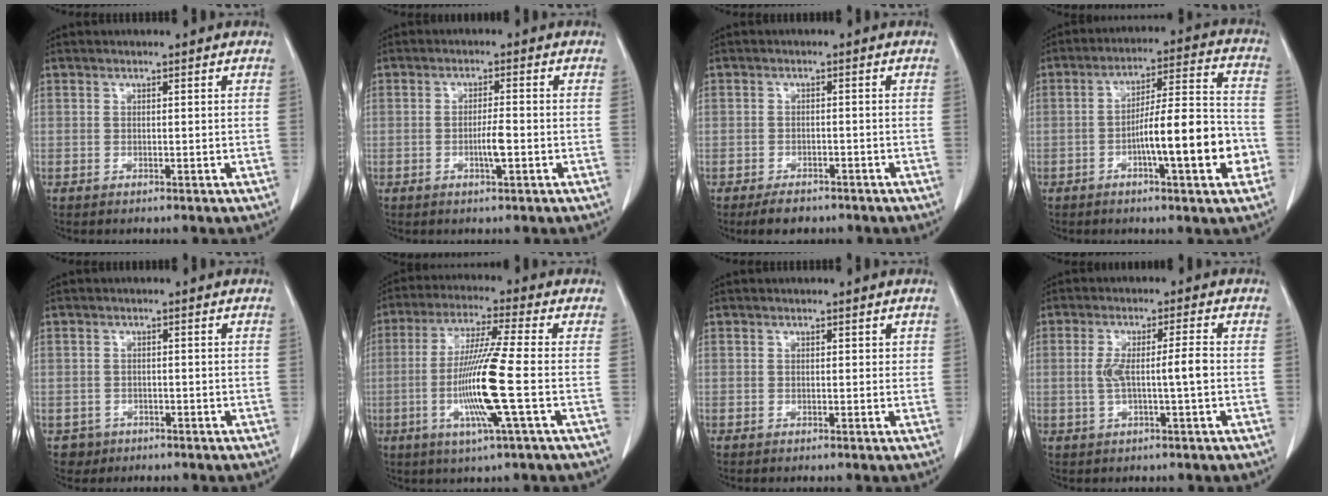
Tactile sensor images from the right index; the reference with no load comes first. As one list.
[{"total": 3.0, "force": [-0.9, 0.2, 2.9], "torque": [-0.055, -0.002, -0.014]}, {"total": 3.5, "force": [-2.6, 1.9, 1.3], "torque": [-0.022, 0.001, -0.035]}, {"total": 13.6, "force": [-4.1, 1.5, 12.8], "torque": [-0.198, 0.014, -0.062]}, {"total": 2.1, "force": [-1.1, 1.8, -0.2], "torque": [0.003, 0.009, -0.018]}, {"total": 12.1, "force": [-2.6, -1.2, 11.7], "torque": [-0.236, -0.015, -0.056]}, {"total": 0.9, "force": [0.5, 0.7, 0.3], "torque": [0.006, 0.005, 0.003]}, {"total": 5.3, "force": [-0.5, 0.1, 5.3], "torque": [-0.102, 0.009, -0.004]}]